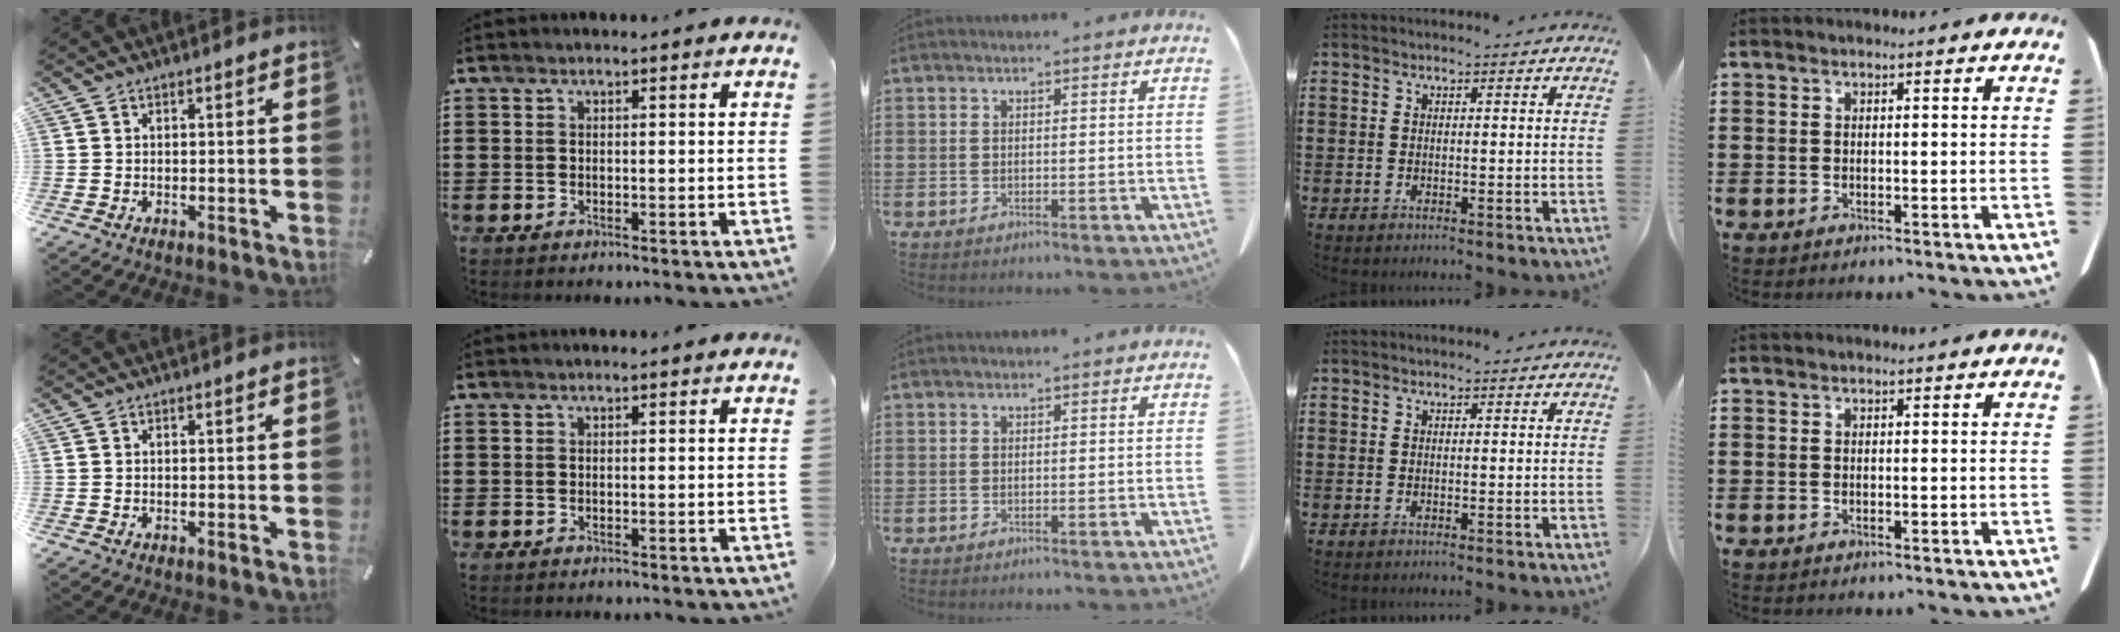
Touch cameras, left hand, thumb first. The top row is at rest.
{}